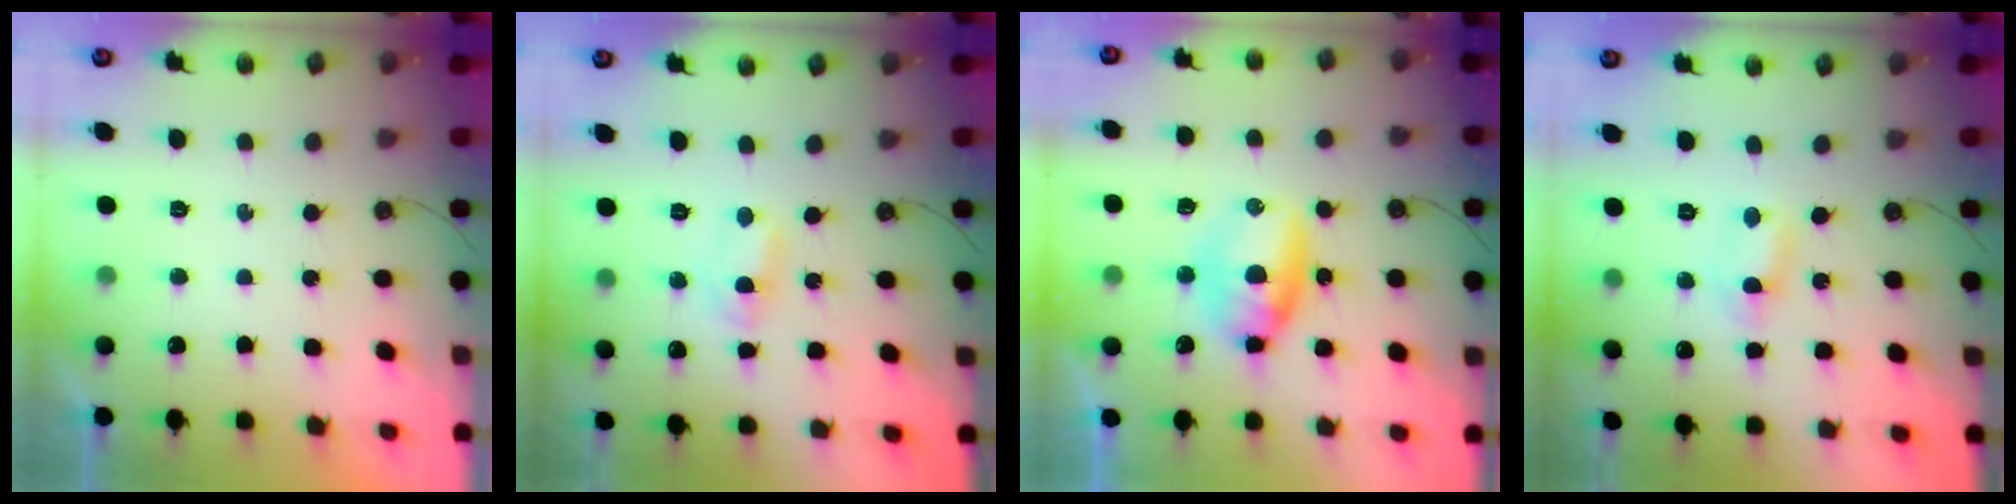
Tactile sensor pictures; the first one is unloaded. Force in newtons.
{"total": 1.5, "press": 1.3, "slide": 0.7}
{"total": 9.0, "press": 8.5, "slide": 3.0}
{"total": 1.1, "press": 0.8, "slide": 0.6}